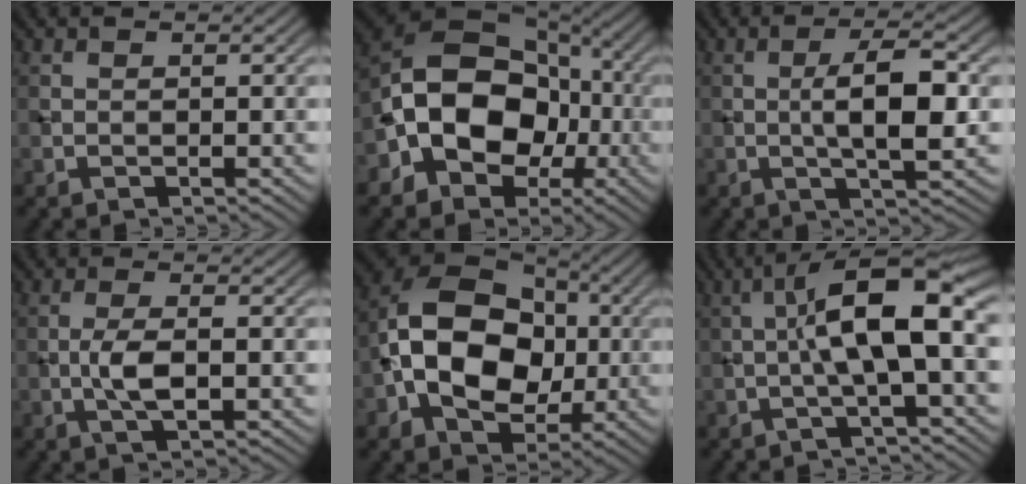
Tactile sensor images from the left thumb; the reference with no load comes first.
{"total": 14.1, "force": [-3.0, 10.4, 9.0], "torque": [-0.155, 0.003, -0.074]}
{"total": 6.7, "force": [-0.1, 1.7, 6.5], "torque": [-0.109, 0.007, -0.003]}
{"total": 4.3, "force": [-0.7, 1.3, 4.0], "torque": [-0.088, 0.001, -0.018]}
{"total": 14.6, "force": [-1.0, 10.2, 10.3], "torque": [-0.190, 0.016, -0.031]}
{"total": 10.1, "force": [-0.1, 2.5, 9.8], "torque": [-0.157, 0.028, -0.011]}